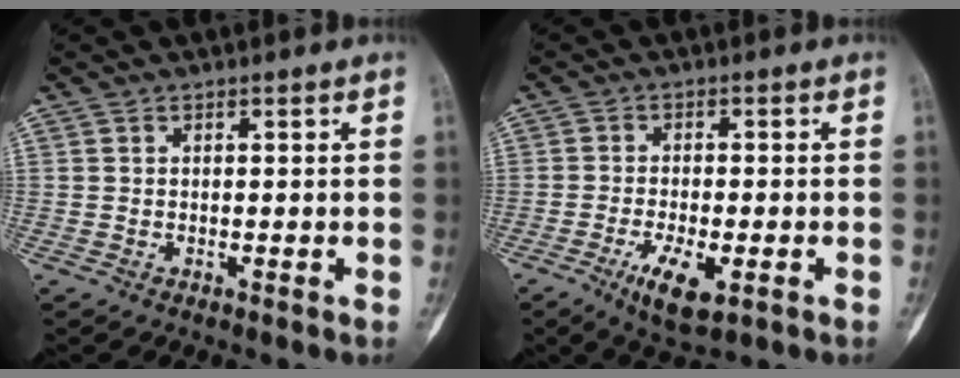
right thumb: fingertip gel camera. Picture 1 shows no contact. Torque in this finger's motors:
{"motor_torque": [-0.10, -0.15, 0.09, -0.09, 0.01]}